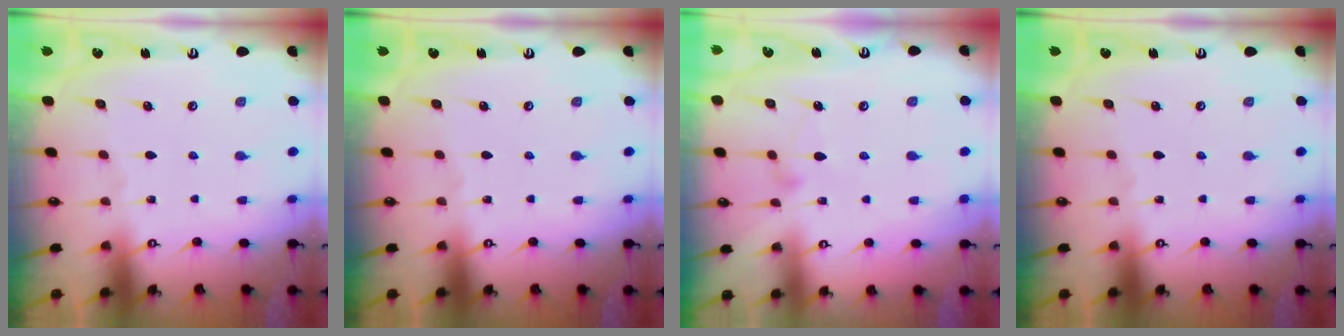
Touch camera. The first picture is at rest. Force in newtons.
{"total": 0.0}
{"total": 8.4, "press": 8.4, "slide": 0.5}
{"total": 0.0}